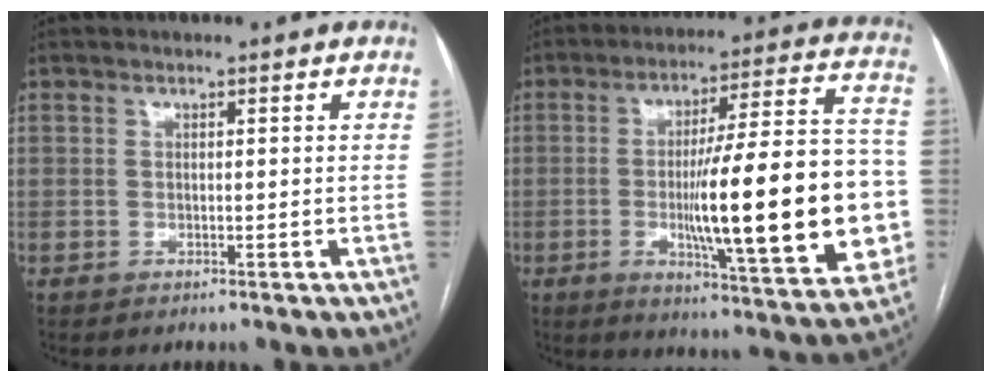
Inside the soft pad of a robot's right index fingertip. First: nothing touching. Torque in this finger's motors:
{"motor_torque": [2.14, 0.00, 1.05, 0.21]}